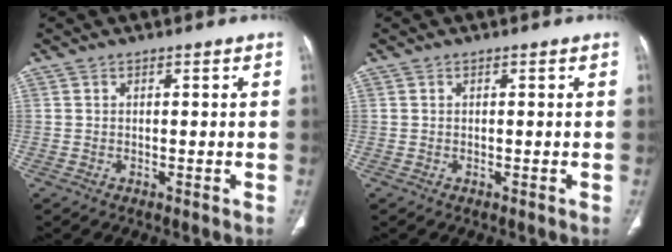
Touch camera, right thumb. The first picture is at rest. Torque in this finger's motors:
{"motor_torque": [0.11, 0.19, 0.08, -0.03, 0.03]}